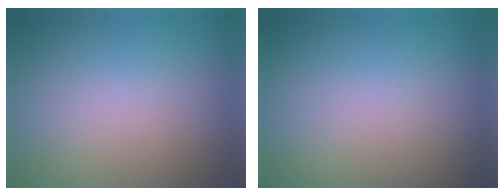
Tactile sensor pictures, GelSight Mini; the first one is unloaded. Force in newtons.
{"total": 0.0}